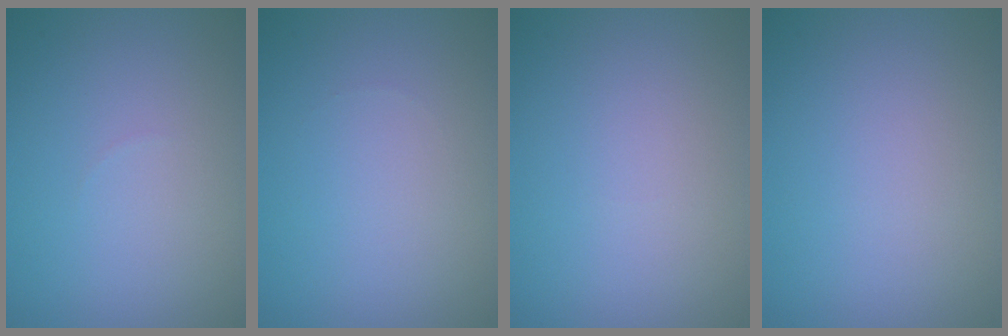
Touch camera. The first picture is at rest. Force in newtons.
{"total": 0.0}
{"total": 0.0}
{"total": 0.0}